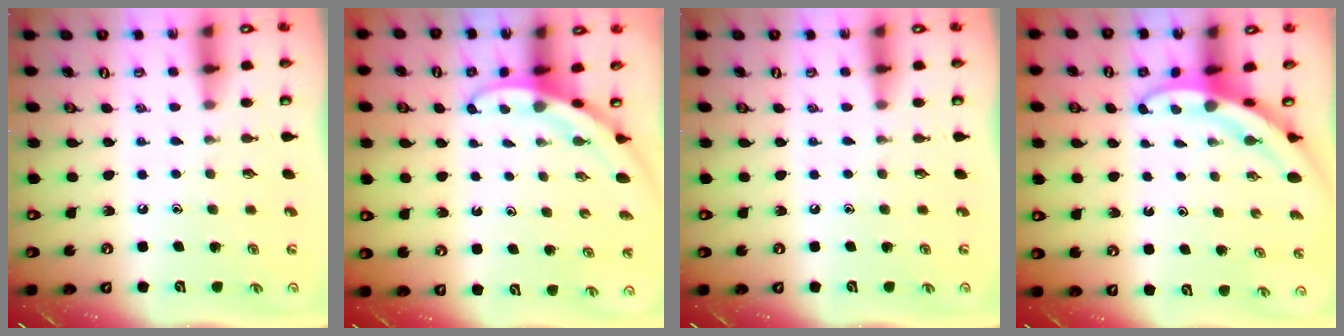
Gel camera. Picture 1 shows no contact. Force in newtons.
{"total": 3.0, "press": 3.0, "slide": 0.1}
{"total": 0.0}
{"total": 3.3, "press": 3.3, "slide": 0.2}